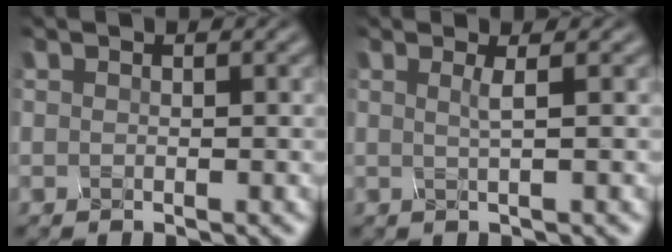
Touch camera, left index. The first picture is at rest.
{"total": 1.1, "force": [0.1, 0.2, 1.1], "torque": [-0.008, 0.002, -0.007]}